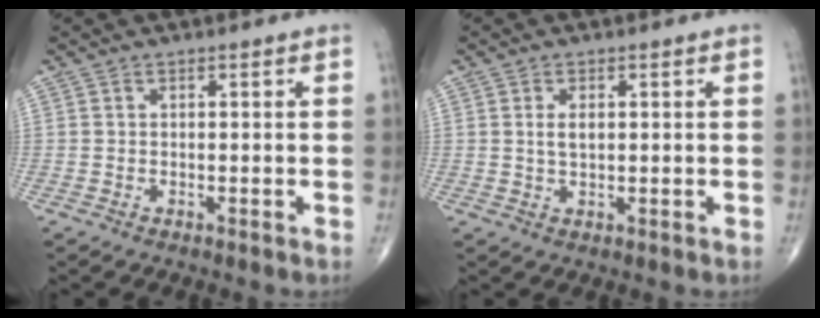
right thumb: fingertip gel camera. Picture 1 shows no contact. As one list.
[{"total": 2.8, "force": [0.6, 1.5, 2.3], "torque": [-0.041, -0.003, 0.014]}]